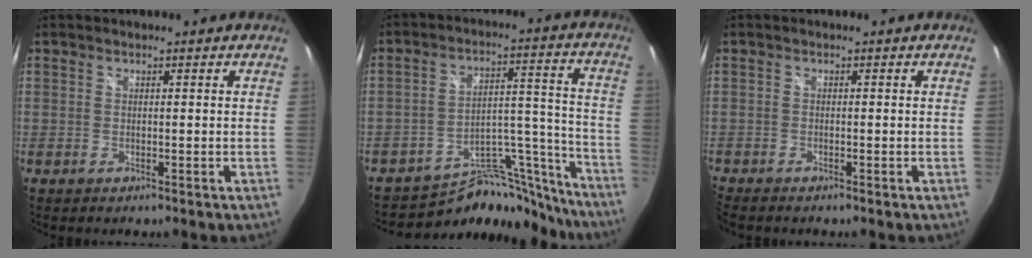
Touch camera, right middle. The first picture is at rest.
{"total": 17.5, "force": [-16.6, 4.8, 2.9], "torque": [-0.028, 0.060, -0.247]}
{"total": 2.1, "force": [-2.1, 0.4, 0.3], "torque": [-0.017, -0.013, -0.045]}